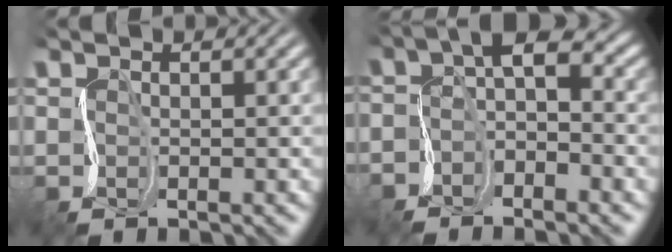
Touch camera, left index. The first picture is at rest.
{"total": 4.1, "force": [-1.3, 1.7, 3.6], "torque": [-0.063, 0.017, -0.035]}